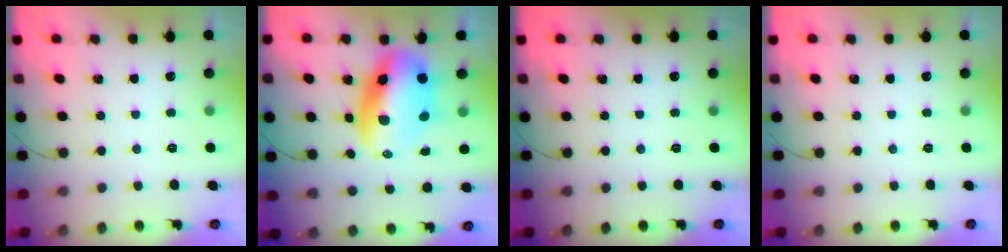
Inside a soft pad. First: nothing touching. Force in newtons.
{"total": 12.5, "press": 12.1, "slide": 3.2}
{"total": 0.0}
{"total": 0.0}